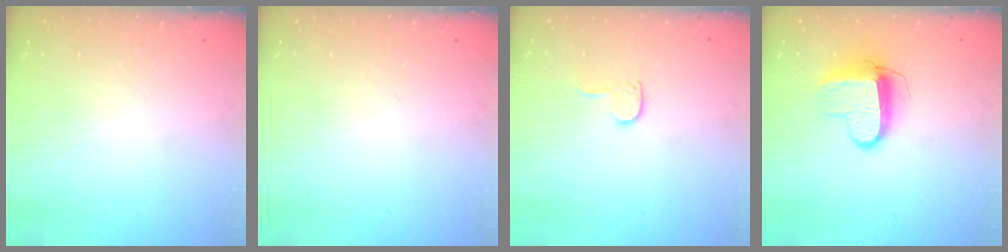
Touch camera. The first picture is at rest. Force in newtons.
{"total": 0.0}
{"total": 6.4, "press": 6.4, "slide": 0.5}
{"total": 8.9, "press": 8.8, "slide": 1.0}